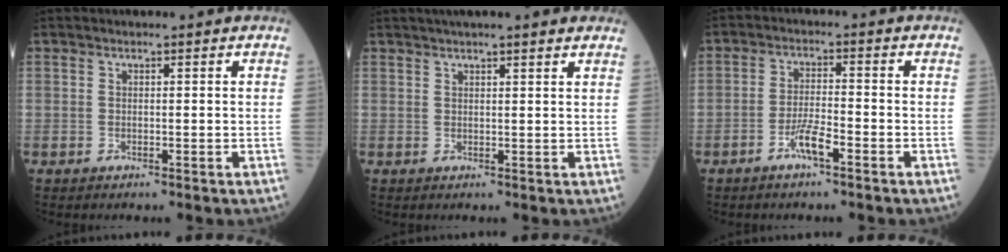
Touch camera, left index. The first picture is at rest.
{"total": 7.9, "force": [6.6, 0.6, 4.3], "torque": [-0.057, 0.032, 0.081]}
{"total": 4.1, "force": [-2.5, 0.4, 3.2], "torque": [-0.067, 0.000, -0.050]}